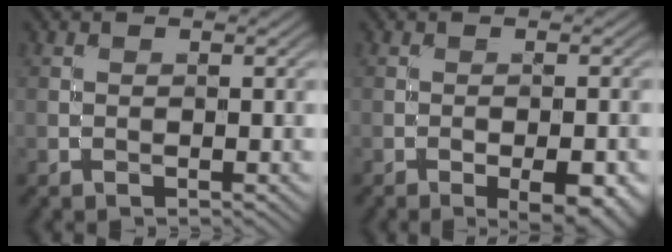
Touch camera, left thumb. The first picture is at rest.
{"total": 5.9, "force": [-2.7, 2.2, 4.7], "torque": [-0.065, 0.005, -0.026]}